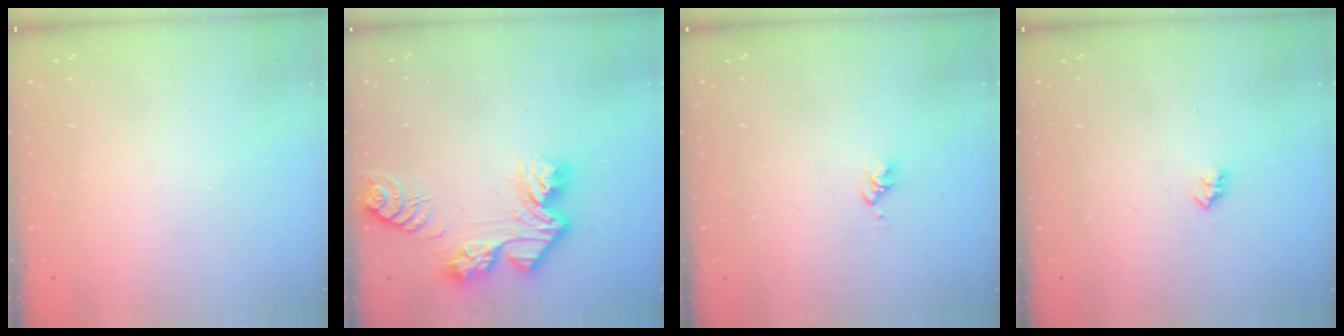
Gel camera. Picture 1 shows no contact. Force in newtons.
{"total": 12.0, "press": 12.0, "slide": 1.1}
{"total": 2.6, "press": 2.6, "slide": 0.4}
{"total": 2.6, "press": 2.5, "slide": 0.4}